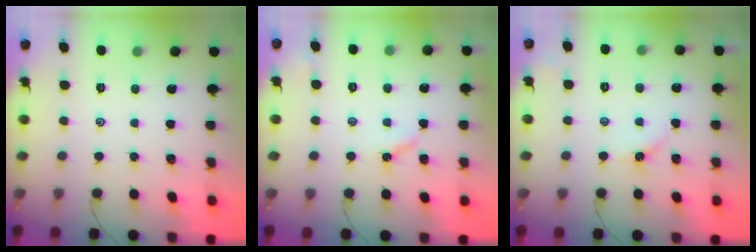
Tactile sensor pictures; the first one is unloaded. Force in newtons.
{"total": 3.5, "press": 3.5, "slide": 0.6}
{"total": 2.3, "press": 2.3, "slide": 0.4}